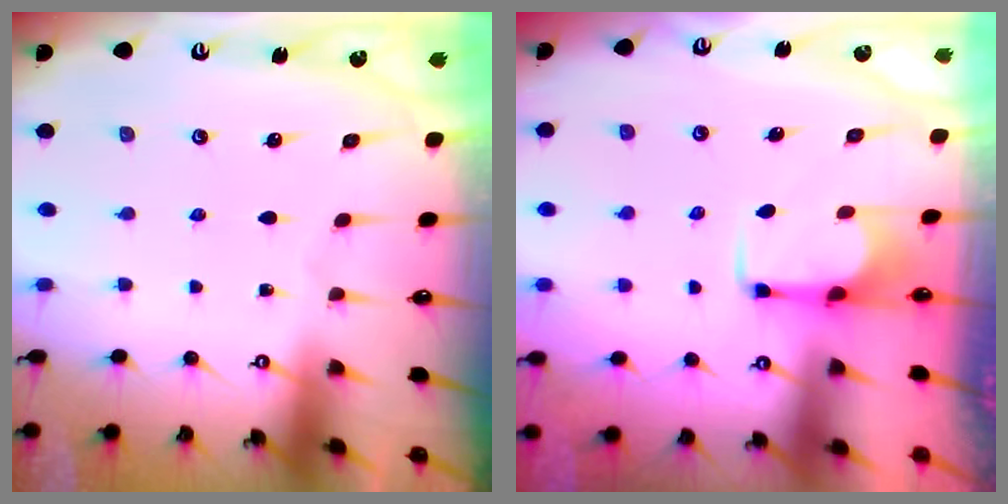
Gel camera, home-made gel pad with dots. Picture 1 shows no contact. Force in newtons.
{"total": 2.8, "press": 2.7, "slide": 0.8}